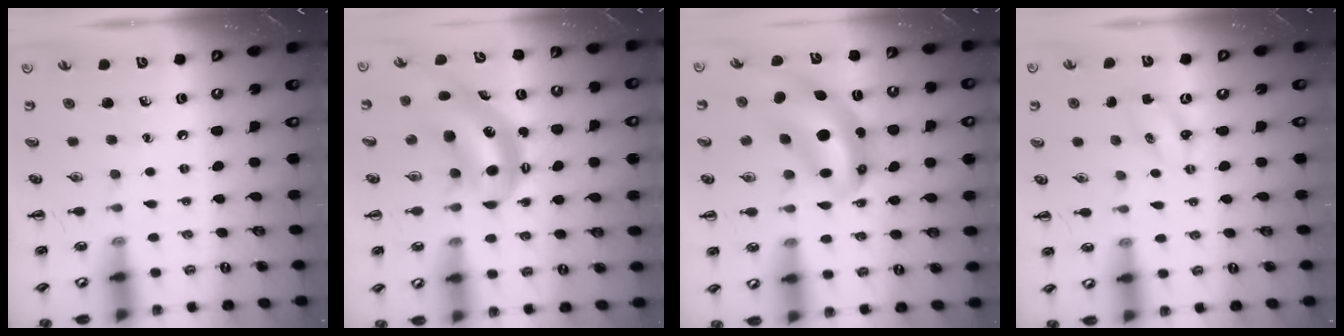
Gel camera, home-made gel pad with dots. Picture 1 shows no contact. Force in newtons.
{"total": 6.1, "press": 6.1, "slide": 1.0}
{"total": 9.4, "press": 9.1, "slide": 2.5}
{"total": 2.7, "press": 2.6, "slide": 0.8}